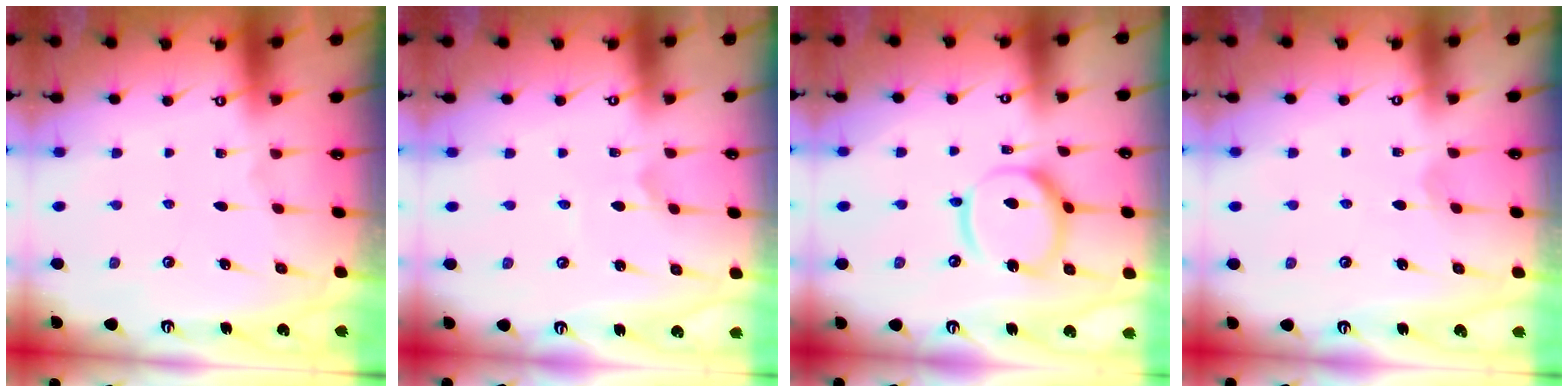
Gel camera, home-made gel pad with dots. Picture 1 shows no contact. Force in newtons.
{"total": 0.0}
{"total": 12.1, "press": 12.1, "slide": 1.4}
{"total": 1.5, "press": 1.4, "slide": 0.1}